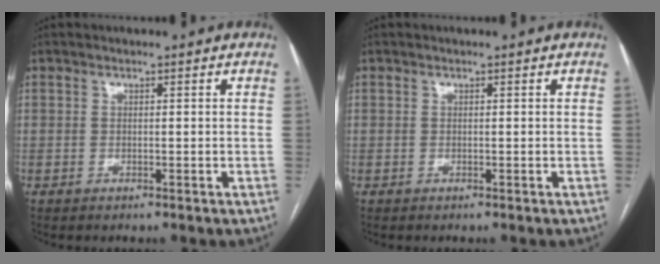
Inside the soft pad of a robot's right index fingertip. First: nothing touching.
{"total": 0.0}